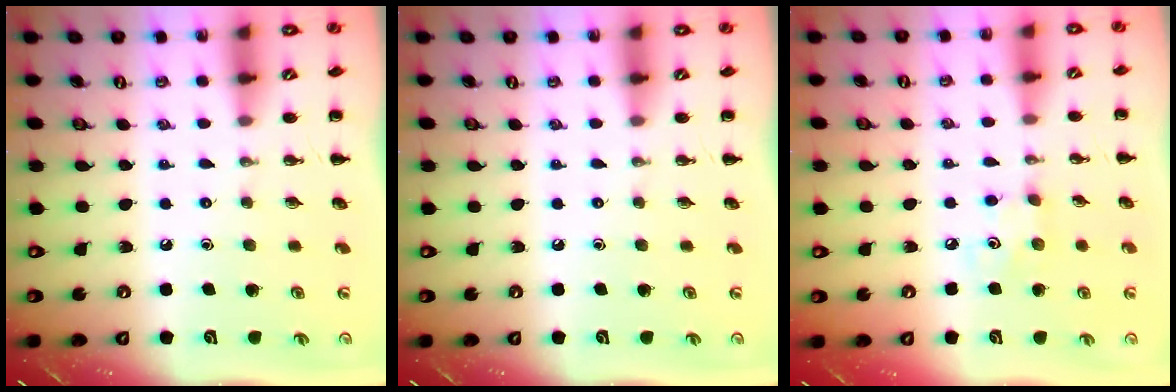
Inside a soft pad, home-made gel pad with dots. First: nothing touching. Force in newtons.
{"total": 0.0}
{"total": 3.0, "press": 3.0, "slide": 0.6}